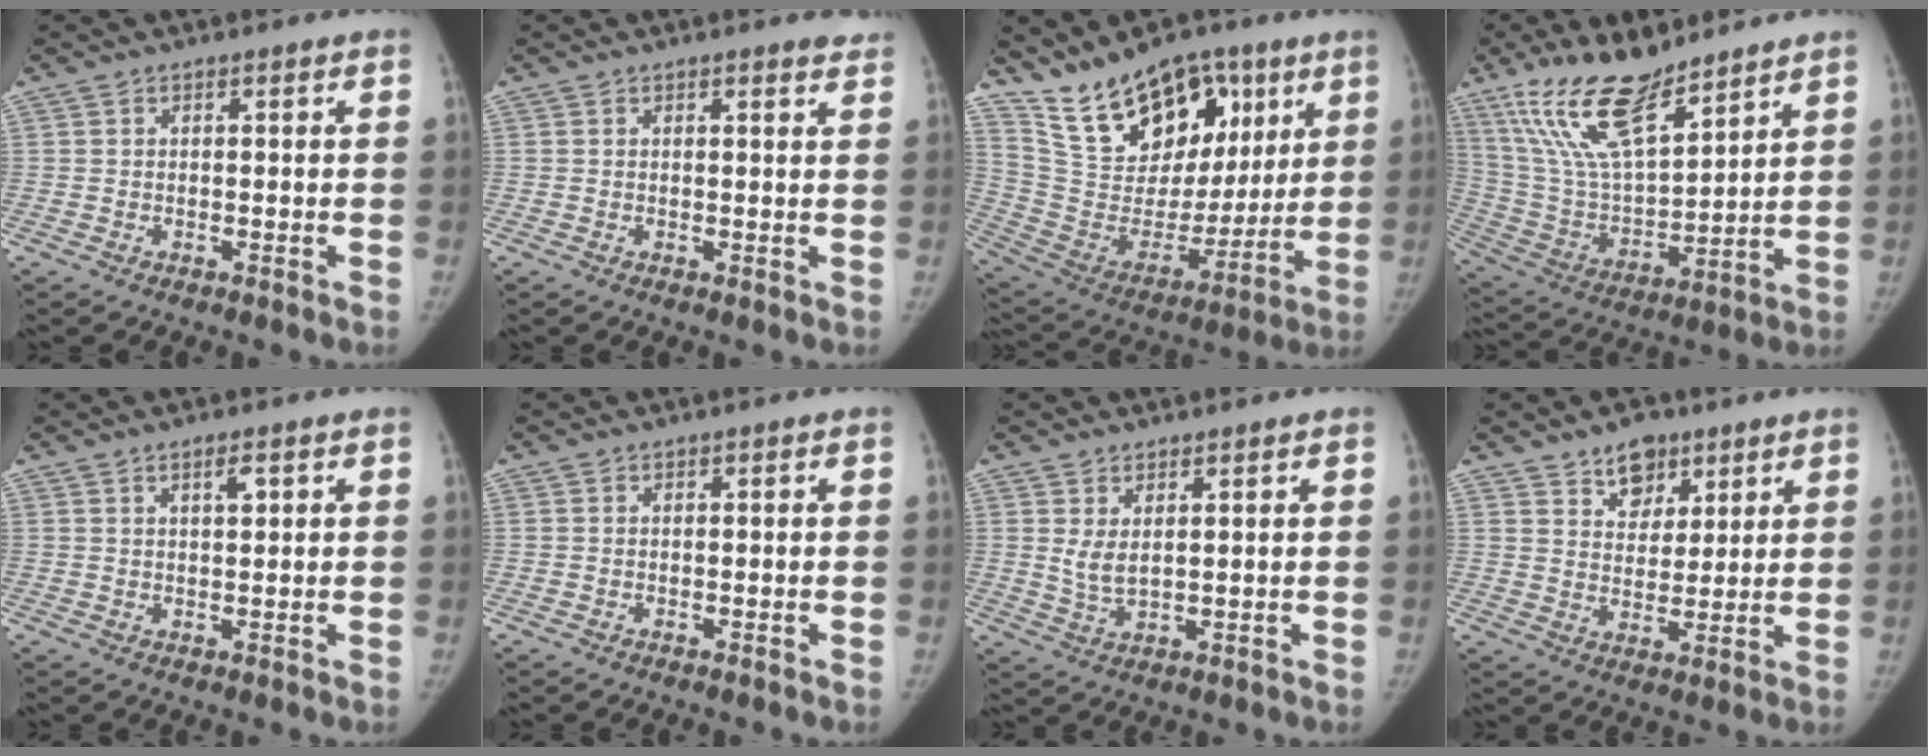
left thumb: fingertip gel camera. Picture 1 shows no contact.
{"total": 2.1, "force": [1.8, 0.4, 0.9], "torque": [-0.007, -0.009, 0.017]}
{"total": 21.9, "force": [13.4, 12.9, 11.6], "torque": [-0.150, -0.046, 0.244]}
{"total": 19.3, "force": [13.5, 6.5, 12.1], "torque": [-0.202, -0.065, 0.263]}
{"total": 2.3, "force": [1.2, 0.7, 1.9], "torque": [-0.029, -0.006, 0.021]}
{"total": 0.0}
{"total": 3.6, "force": [1.4, 1.6, 2.8], "torque": [-0.051, -0.016, 0.035]}
{"total": 7.6, "force": [5.1, 4.8, 3.1], "torque": [-0.017, -0.031, 0.087]}